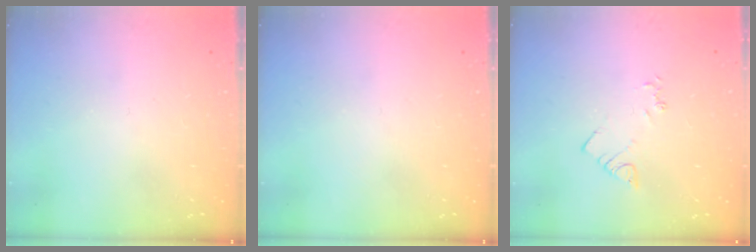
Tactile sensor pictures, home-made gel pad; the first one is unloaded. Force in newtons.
{"total": 0.0}
{"total": 2.3, "press": 2.3, "slide": 0.3}